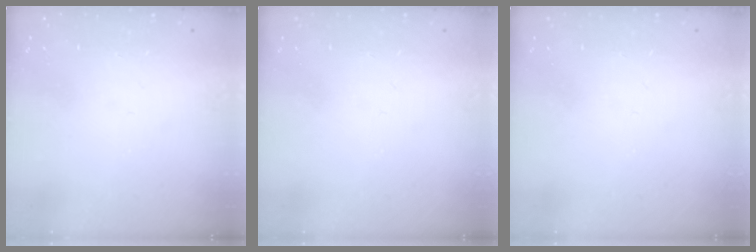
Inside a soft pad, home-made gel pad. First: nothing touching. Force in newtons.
{"total": 0.0}
{"total": 0.0}